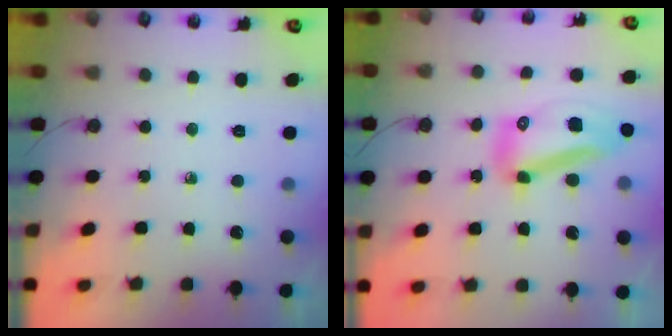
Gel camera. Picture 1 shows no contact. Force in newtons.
{"total": 12.8, "press": 12.7, "slide": 1.8}